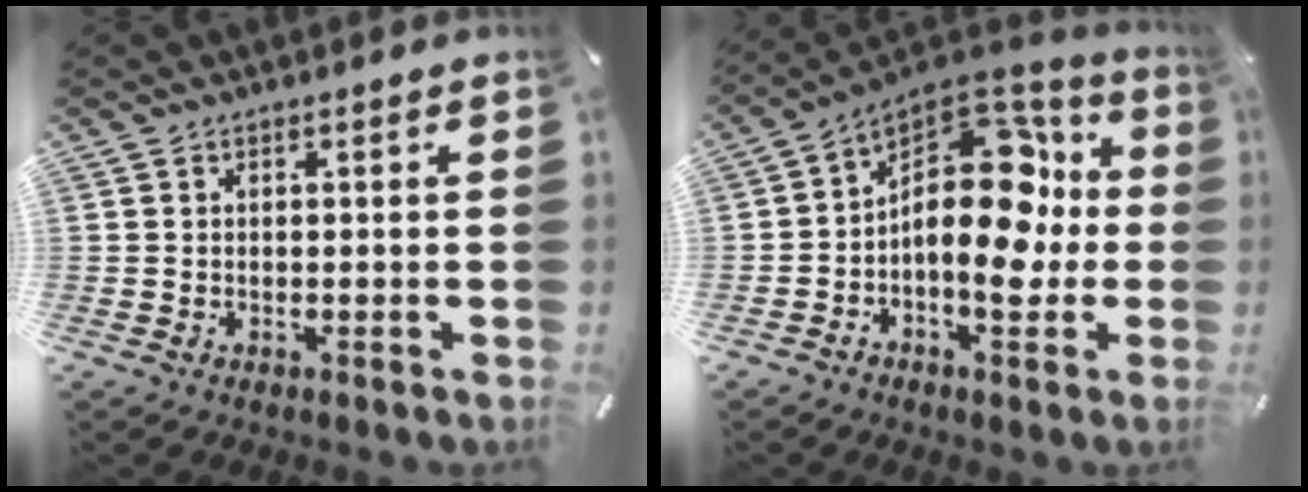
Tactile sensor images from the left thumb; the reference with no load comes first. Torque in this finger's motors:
{"motor_torque": [0.90, 2.29, 0.41, 0.17, 0.43]}